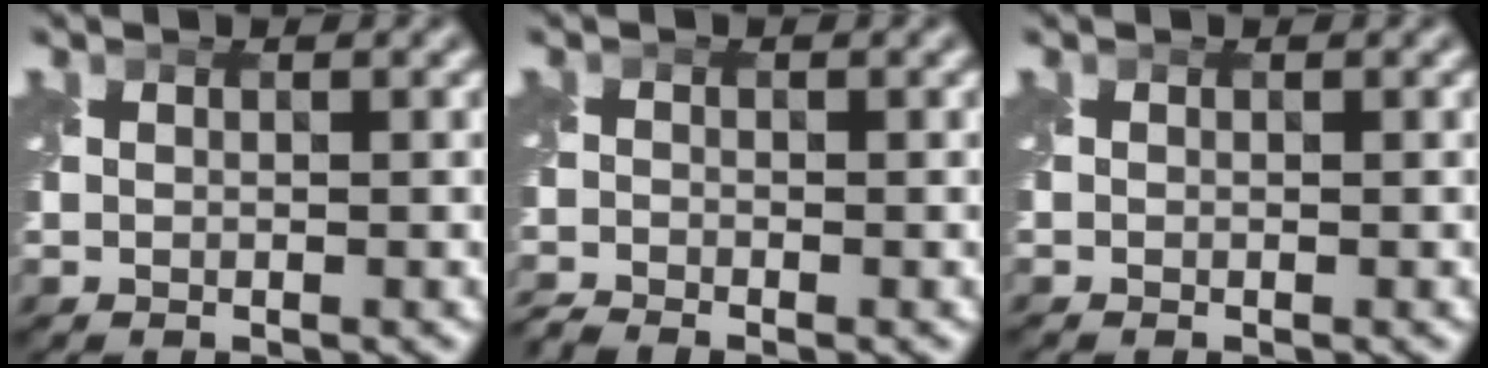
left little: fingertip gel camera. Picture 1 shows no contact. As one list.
[{"total": 1.8, "force": [-1.8, -0.2, 0.0], "torque": [-0.002, -0.011, -0.047]}, {"total": 0.0}]